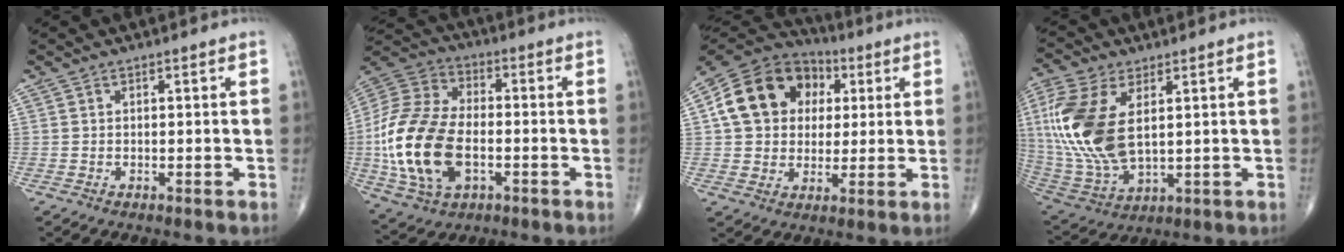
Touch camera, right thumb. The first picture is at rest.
{"total": 21.6, "force": [-3.8, 13.0, 16.9], "torque": [-0.349, 0.009, -0.067]}
{"total": 16.8, "force": [3.6, 13.6, 9.3], "torque": [-0.143, 0.016, 0.055]}
{"total": 18.9, "force": [3.6, 10.1, 15.5], "torque": [-0.350, -0.018, 0.077]}